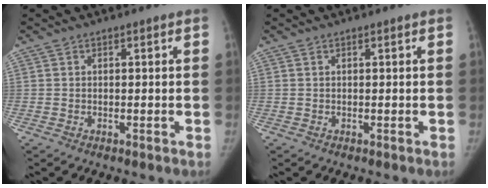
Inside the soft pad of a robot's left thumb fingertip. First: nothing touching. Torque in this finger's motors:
{"motor_torque": [-0.23, -0.30, 0.36, -0.24, 0.02]}